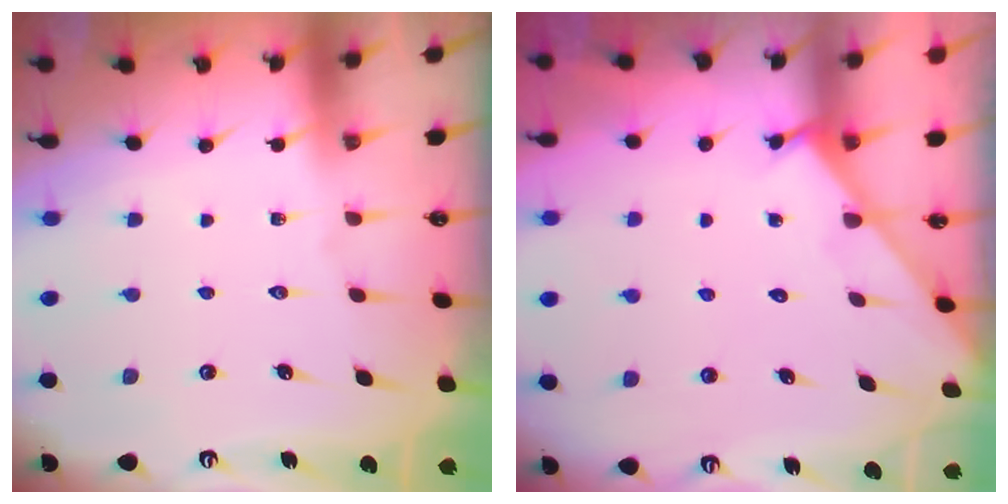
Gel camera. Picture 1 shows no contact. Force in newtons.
{"total": 1.2, "press": 1.2, "slide": 0.1}